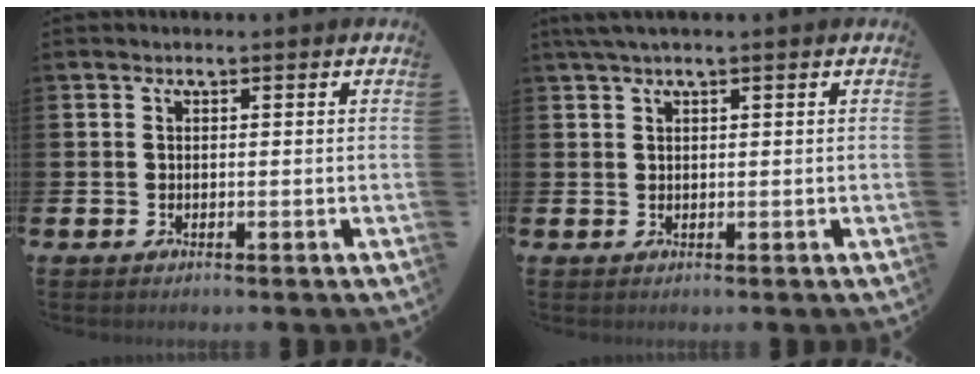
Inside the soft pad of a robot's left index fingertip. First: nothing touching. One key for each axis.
{"total": 1.7, "fx": 1.3, "fy": 0.0, "fz": 1.1, "tx": -0.029, "ty": 0.005, "tz": 0.024}